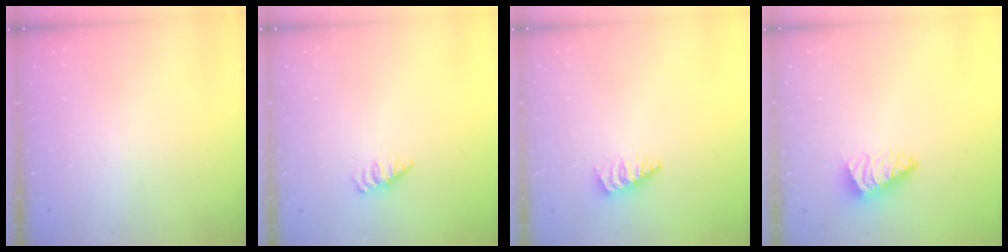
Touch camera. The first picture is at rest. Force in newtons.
{"total": 2.2, "press": 2.2, "slide": 0.3}
{"total": 2.3, "press": 2.3, "slide": 0.3}
{"total": 2.1, "press": 2.1, "slide": 0.5}